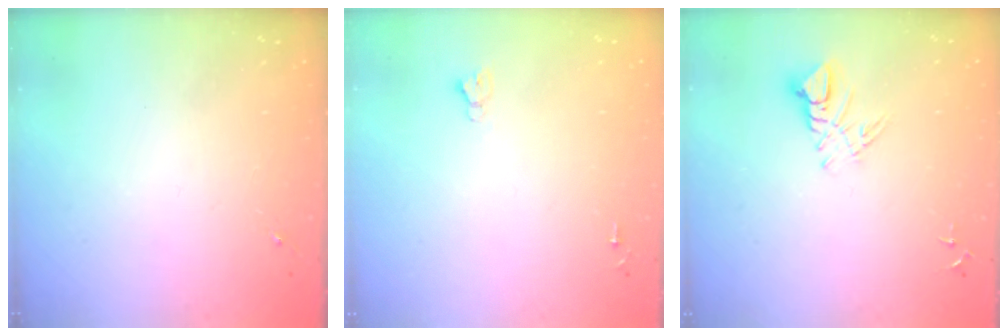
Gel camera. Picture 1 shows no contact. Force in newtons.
{"total": 2.7, "press": 2.7, "slide": 0.0}
{"total": 7.1, "press": 7.1, "slide": 0.7}